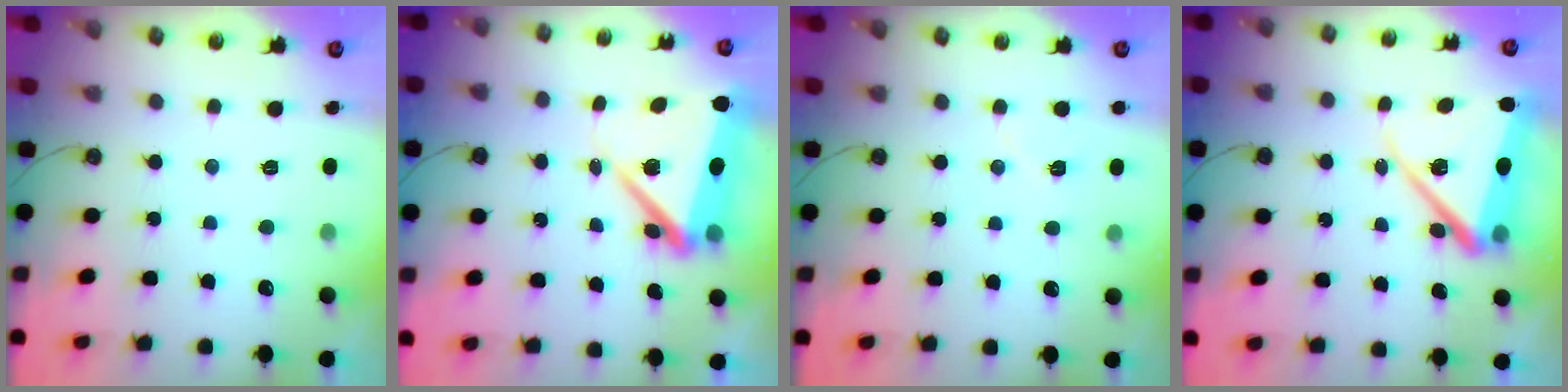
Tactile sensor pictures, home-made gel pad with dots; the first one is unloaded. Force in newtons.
{"total": 10.7, "press": 10.6, "slide": 1.0}
{"total": 6.0, "press": 5.9, "slide": 1.2}
{"total": 13.6, "press": 13.2, "slide": 3.4}